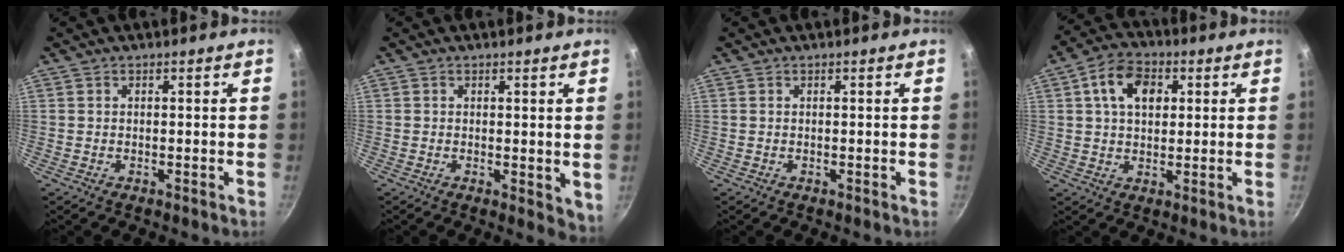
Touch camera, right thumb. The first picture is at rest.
{"total": 3.8, "force": [0.5, 2.2, 3.1], "torque": [-0.035, -0.007, 0.008]}
{"total": 0.0}
{"total": 9.5, "force": [2.7, 6.5, 6.5], "torque": [-0.093, 0.007, 0.035]}